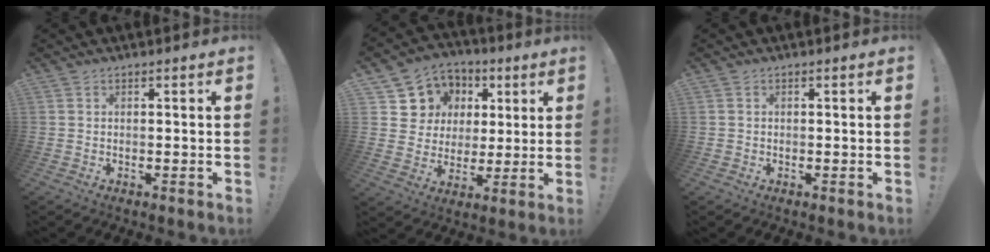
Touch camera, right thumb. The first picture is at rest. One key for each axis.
{"total": 10.1, "fx": 2.9, "fy": 9.5, "fz": 1.9, "tx": -0.025, "ty": -0.017, "tz": 0.069}
{"total": 0.6, "fx": -0.2, "fy": 0.6, "fz": 0.0, "tx": 0.000, "ty": 0.003, "tz": -0.004}